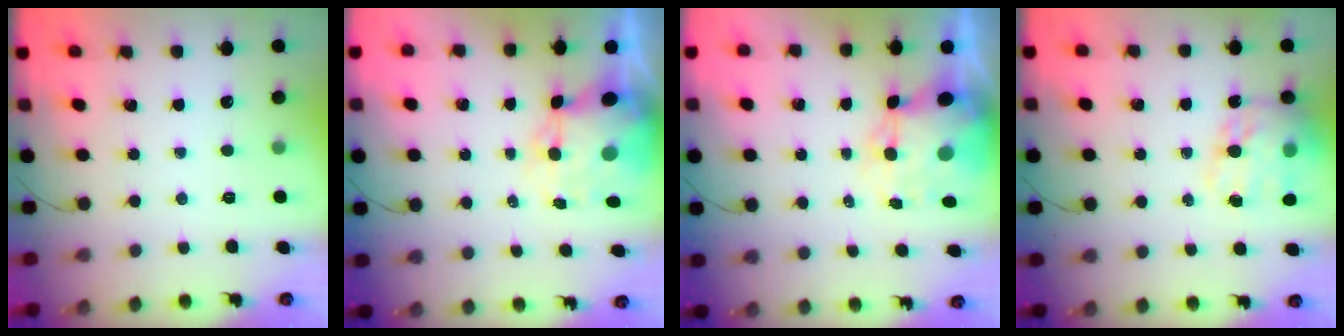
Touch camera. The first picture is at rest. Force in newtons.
{"total": 10.0, "press": 9.6, "slide": 2.9}
{"total": 10.0, "press": 9.6, "slide": 2.9}
{"total": 17.9, "press": 17.2, "slide": 5.0}